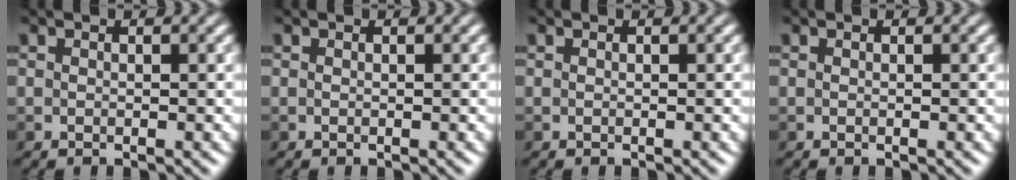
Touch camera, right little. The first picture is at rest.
{"total": 0.0}
{"total": 0.0}
{"total": 0.0}